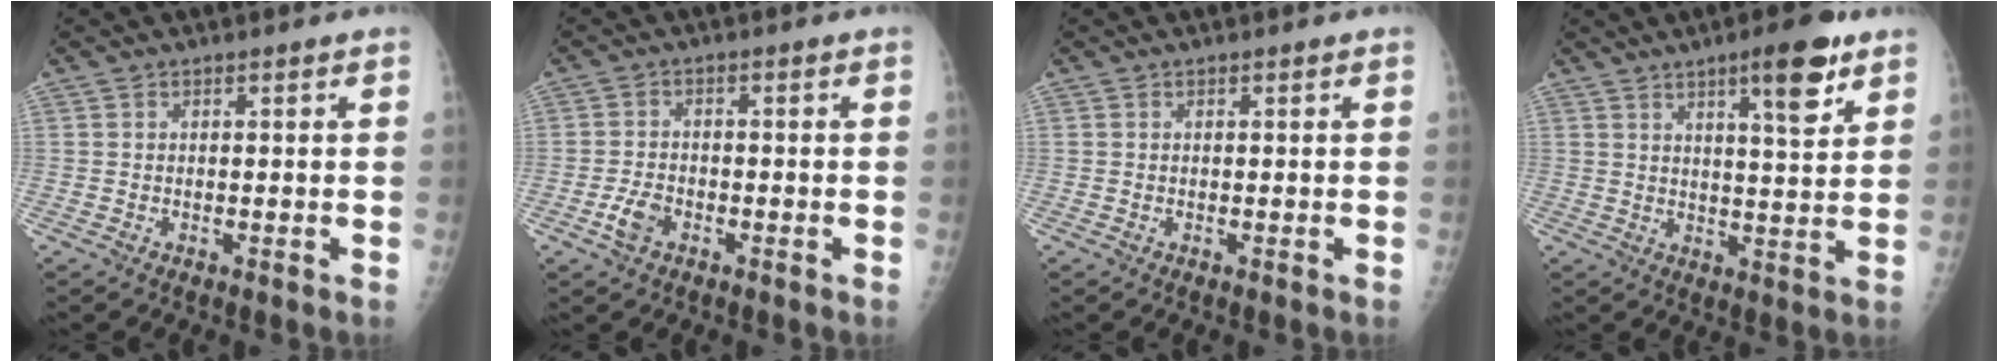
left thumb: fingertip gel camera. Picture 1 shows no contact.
{"total": 3.7, "force": [-1.8, 2.3, 2.3], "torque": [-0.048, 0.012, -0.034]}
{"total": 0.0}
{"total": 9.5, "force": [5.6, 2.1, 7.5], "torque": [-0.099, -0.032, 0.081]}